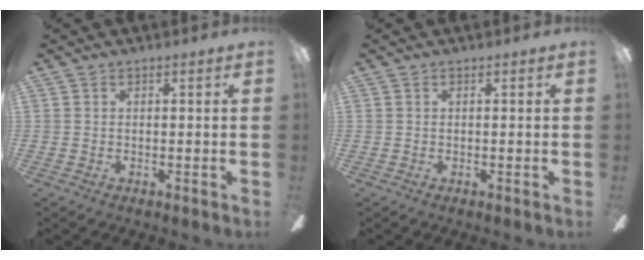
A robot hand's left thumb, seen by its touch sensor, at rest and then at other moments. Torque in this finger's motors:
{"motor_torque": [0.00, 0.00, 0.00, 0.00, 0.00]}